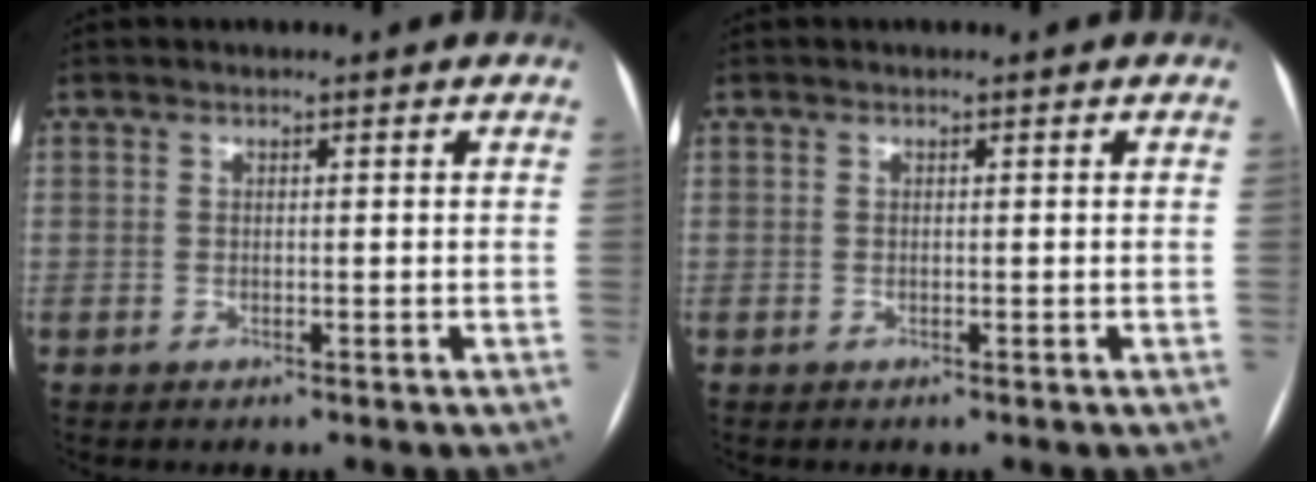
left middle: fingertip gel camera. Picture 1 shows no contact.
{"total": 0.0}